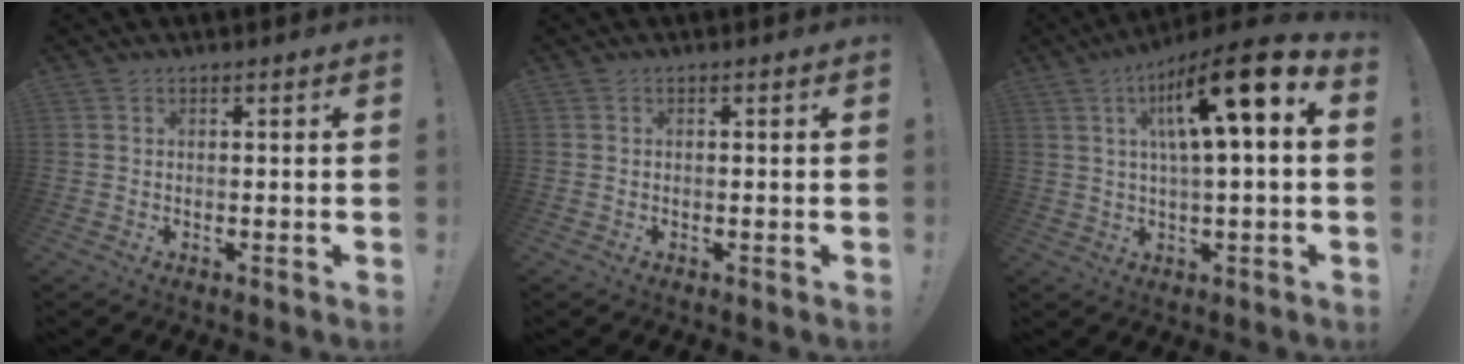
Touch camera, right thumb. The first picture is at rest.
{"total": 0.0}
{"total": 15.8, "force": [5.3, 2.2, 14.7], "torque": [-0.230, -0.030, 0.069]}